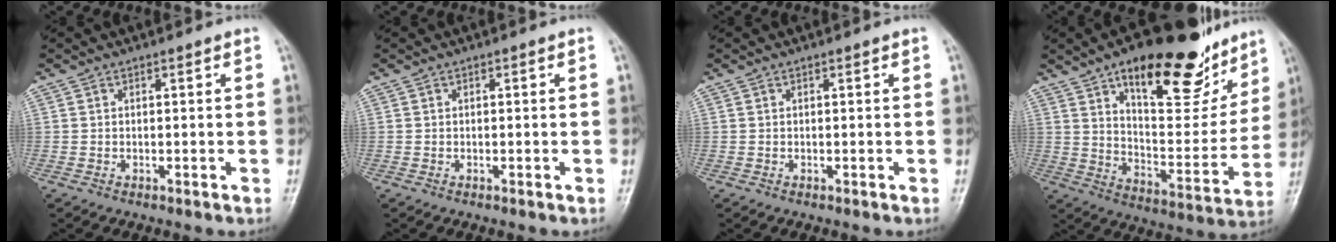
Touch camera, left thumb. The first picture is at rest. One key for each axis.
{"total": 0.0}
{"total": 0.0}
{"total": 25.3, "fx": 15.6, "fy": 10.5, "fz": 16.8, "tx": -0.187, "ty": -0.057, "tz": 0.237}